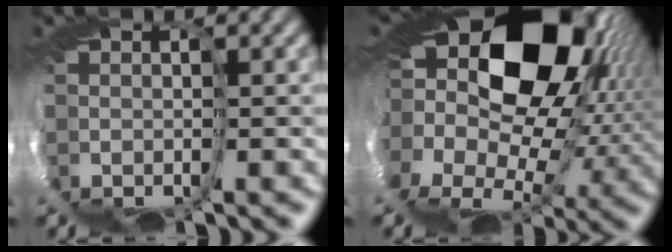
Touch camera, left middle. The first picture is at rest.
{"total": 15.8, "force": [7.4, 9.0, 10.6], "torque": [-0.204, 0.003, 0.123]}